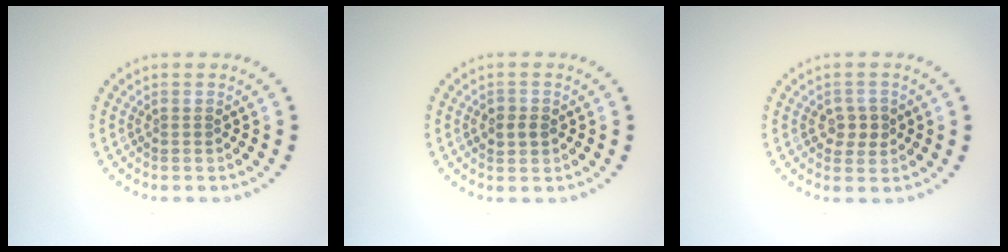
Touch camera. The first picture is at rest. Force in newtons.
{"total": 1.6, "press": 1.6, "slide": 0.3}
{"total": 2.0, "press": 1.9, "slide": 0.4}